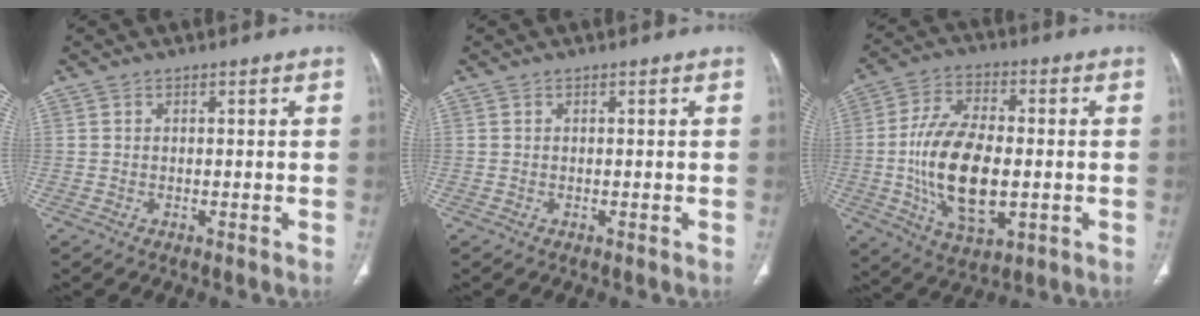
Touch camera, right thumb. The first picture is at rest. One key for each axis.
{"total": 0.0}
{"total": 17.3, "fx": -2.0, "fy": 9.0, "fz": 14.6, "tx": -0.267, "ty": 0.001, "tz": -0.028}